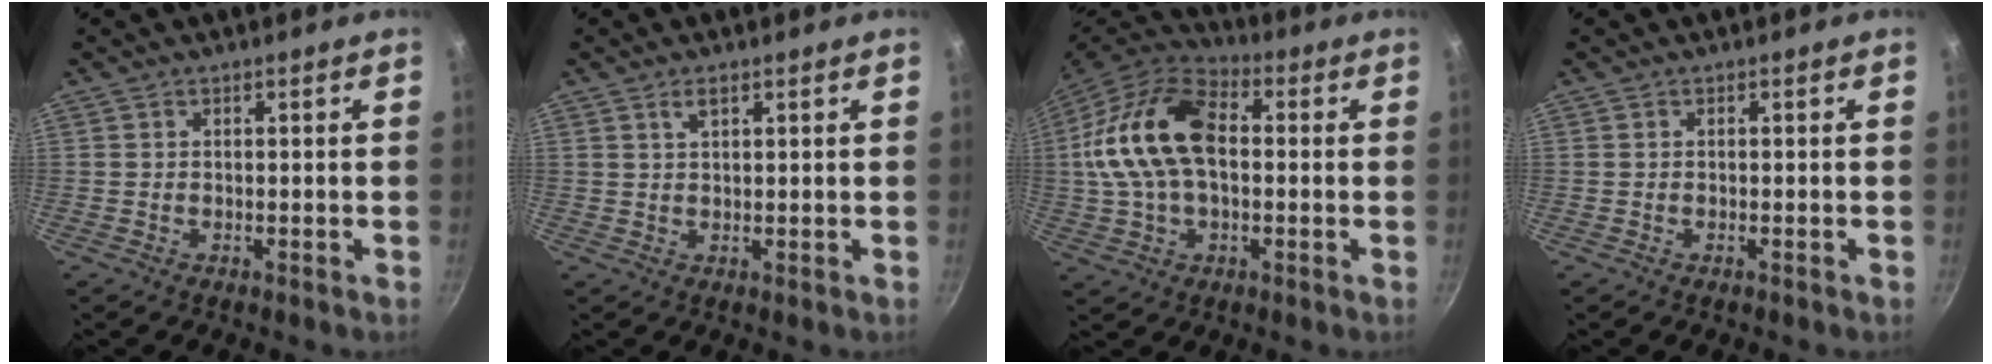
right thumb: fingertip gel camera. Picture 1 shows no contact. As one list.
[{"total": 2.0, "force": [1.1, 0.8, 1.4], "torque": [-0.024, 0.000, 0.023]}, {"total": 19.1, "force": [1.2, 11.8, 15.0], "torque": [-0.275, 0.031, 0.010]}, {"total": 0.6, "force": [-0.3, -0.1, 0.4], "torque": [-0.015, 0.003, -0.007]}]